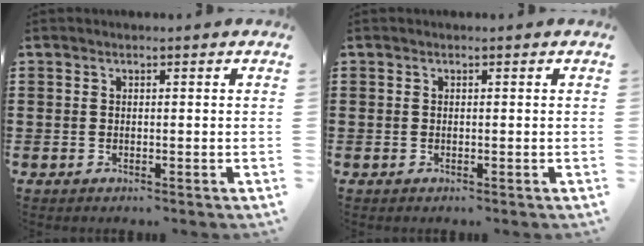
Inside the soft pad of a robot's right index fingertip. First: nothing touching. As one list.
[{"total": 0.0}]